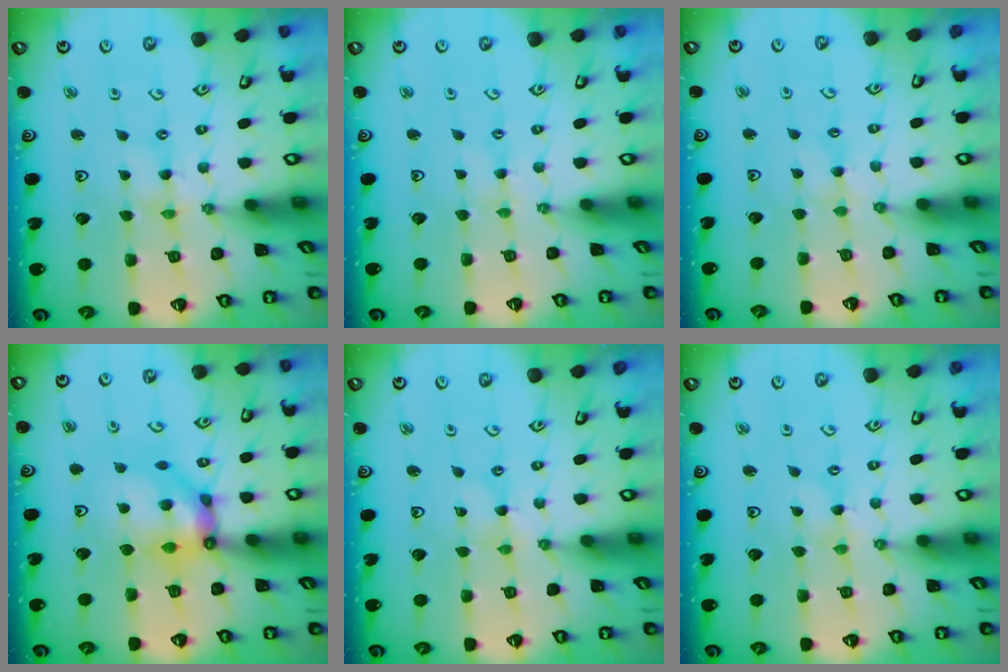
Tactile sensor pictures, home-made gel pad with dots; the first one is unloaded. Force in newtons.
{"total": 1.2, "press": 1.1, "slide": 0.2}
{"total": 2.1, "press": 2.0, "slide": 0.4}
{"total": 11.1, "press": 11.1, "slide": 1.0}
{"total": 0.0}
{"total": 0.0}